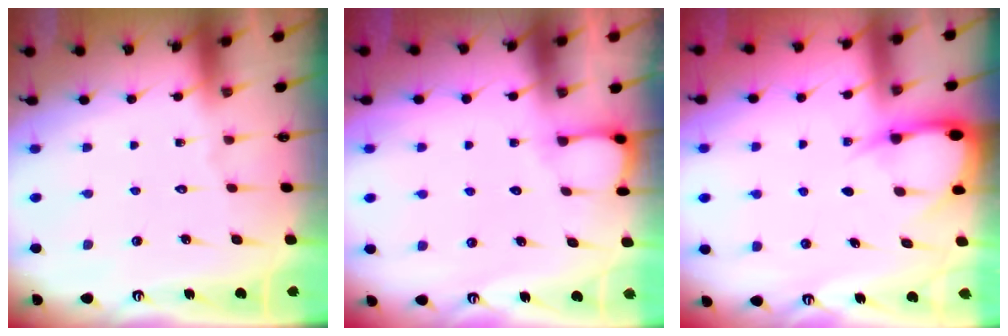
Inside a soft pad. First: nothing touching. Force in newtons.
{"total": 2.7, "press": 2.7, "slide": 0.3}
{"total": 4.5, "press": 4.5, "slide": 0.5}